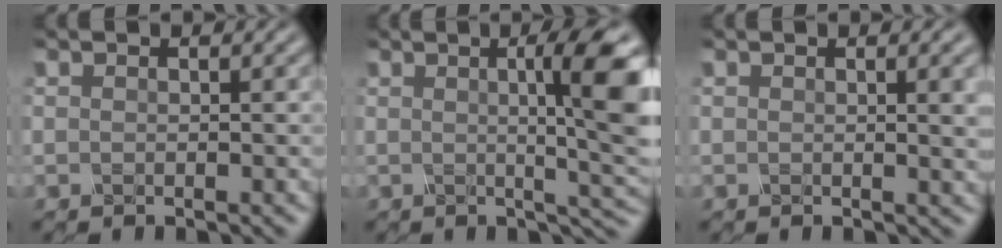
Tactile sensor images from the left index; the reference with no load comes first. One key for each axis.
{"total": 8.4, "fx": 1.0, "fy": 1.7, "fz": 8.2, "tx": -0.086, "ty": 0.011, "tz": 0.016}
{"total": 5.2, "fx": 1.4, "fy": 2.4, "fz": 4.4, "tx": -0.021, "ty": 0.031, "tz": 0.004}